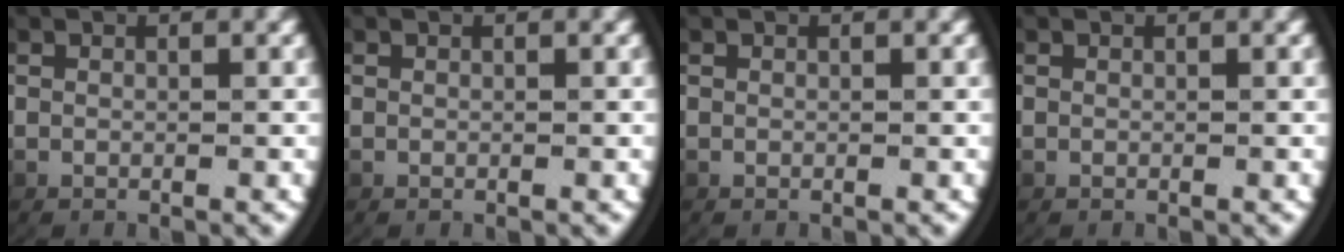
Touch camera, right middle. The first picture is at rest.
{"total": 0.0}
{"total": 0.0}
{"total": 0.0}